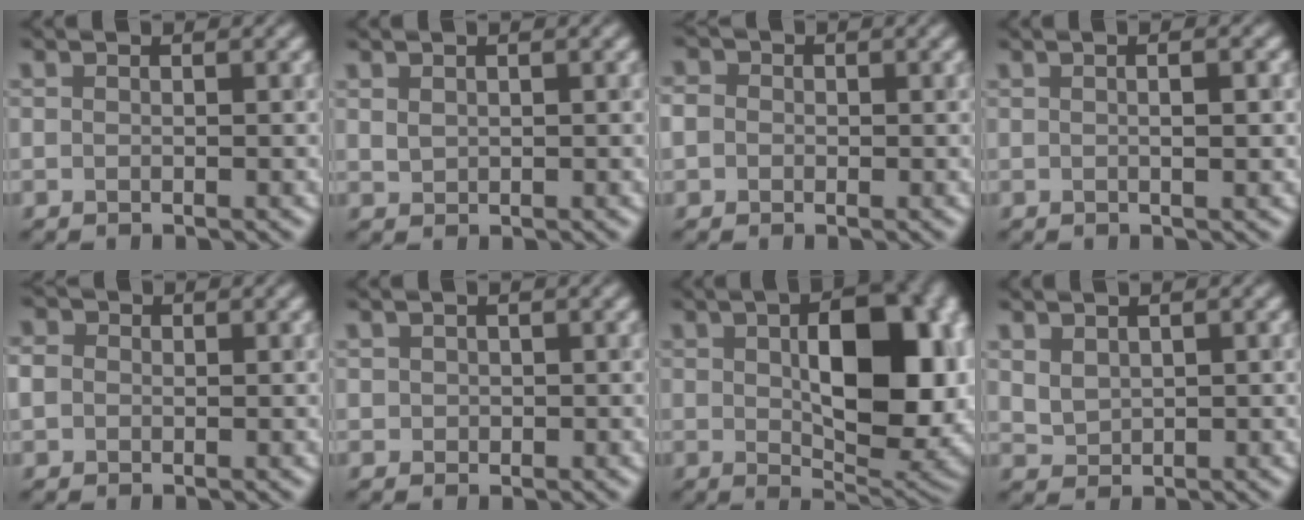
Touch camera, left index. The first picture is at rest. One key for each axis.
{"total": 0.9, "fx": 0.4, "fy": 0.6, "fz": 0.5, "tx": -0.014, "ty": 0.000, "tz": 0.012}
{"total": 2.8, "fx": 0.5, "fy": 2.5, "fz": 1.2, "tx": -0.005, "ty": 0.014, "tz": -0.020}
{"total": 2.1, "fx": 0.2, "fy": 0.5, "fz": 2.0, "tx": -0.024, "ty": 0.001, "tz": 0.000}
{"total": 2.1, "fx": 0.4, "fy": 1.9, "fz": 0.9, "tx": -0.019, "ty": 0.008, "tz": -0.006}
{"total": 0.7, "fx": 0.2, "fy": 0.6, "fz": 0.1, "tx": 0.000, "ty": -0.002, "tz": 0.004}
{"total": 12.5, "fx": 1.3, "fy": 6.4, "fz": 10.6, "tx": -0.139, "ty": -0.007, "tz": 0.034}
{"total": 1.7, "fx": 0.9, "fy": 1.2, "fz": 0.9, "tx": -0.021, "ty": -0.004, "tz": 0.025}